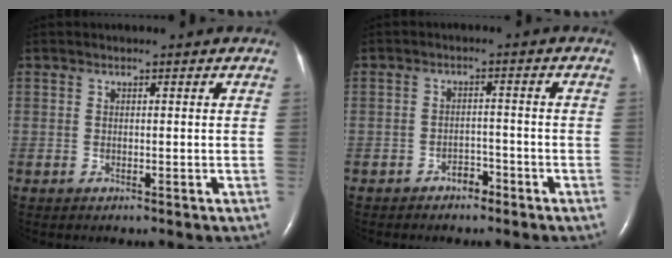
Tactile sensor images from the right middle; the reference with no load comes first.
{"total": 2.3, "force": [-1.8, 1.2, 0.9], "torque": [-0.011, 0.006, -0.027]}